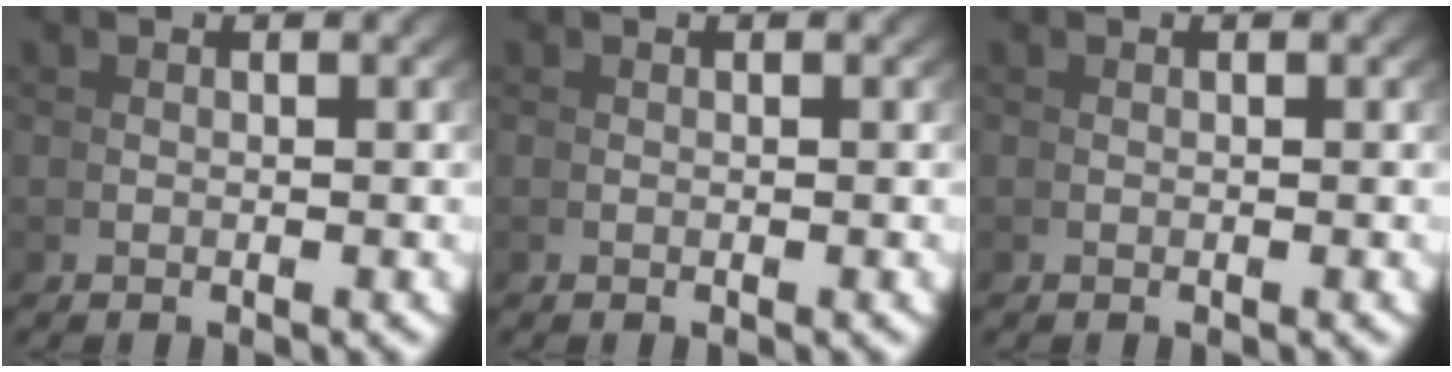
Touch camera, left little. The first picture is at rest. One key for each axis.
{"total": 0.0}
{"total": 0.0}